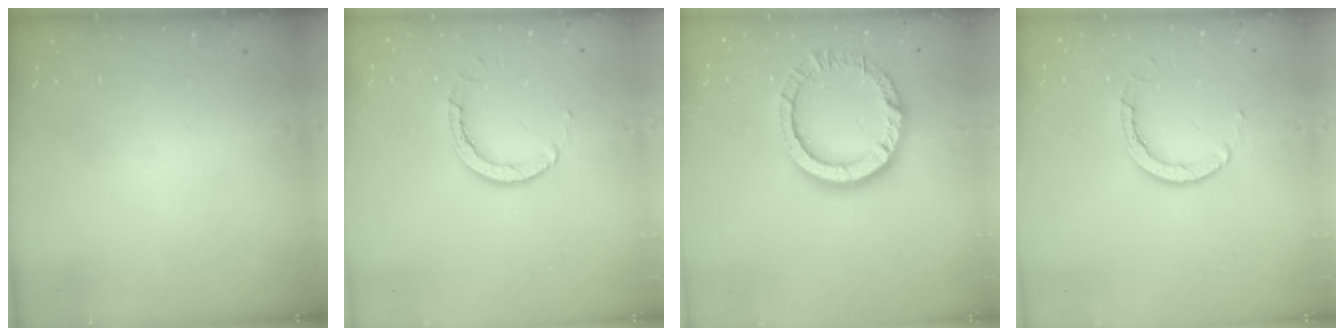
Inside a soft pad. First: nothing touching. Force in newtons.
{"total": 4.9, "press": 4.9, "slide": 0.5}
{"total": 12.7, "press": 12.6, "slide": 0.9}
{"total": 4.9, "press": 4.9, "slide": 0.5}